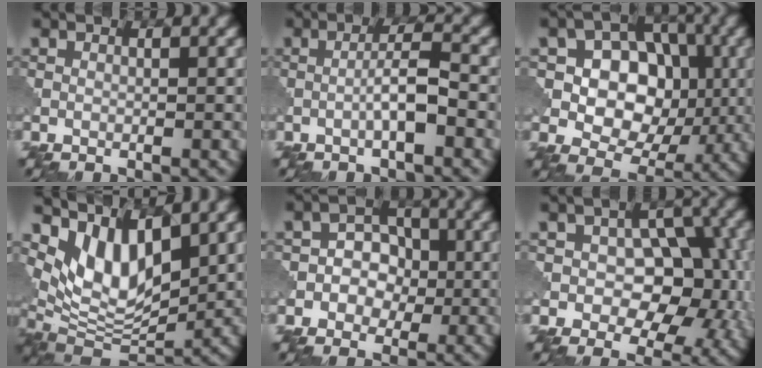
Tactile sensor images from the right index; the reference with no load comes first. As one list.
[{"total": 3.1, "force": [-1.0, 0.3, 2.9], "torque": [-0.050, 0.011, -0.022]}, {"total": 8.9, "force": [0.8, 6.9, 5.6], "torque": [-0.082, 0.008, 0.005]}, {"total": 7.1, "force": [4.0, 3.2, 4.9], "torque": [-0.102, -0.018, 0.076]}, {"total": 4.0, "force": [-0.4, 3.3, 2.2], "torque": [-0.014, 0.000, -0.026]}, {"total": 8.6, "force": [-0.4, 5.4, 6.6], "torque": [-0.073, 0.002, -0.014]}]